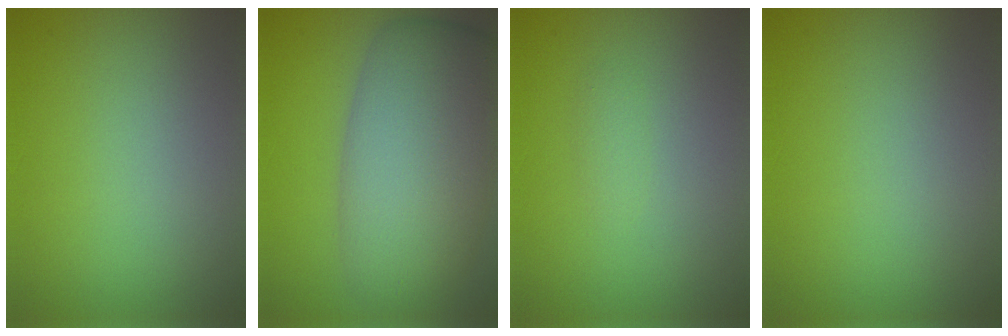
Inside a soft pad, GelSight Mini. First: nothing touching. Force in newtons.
{"total": 10.5, "press": 10.5, "slide": 0.7}
{"total": 0.8, "press": 0.8, "slide": 0.0}
{"total": 0.0}